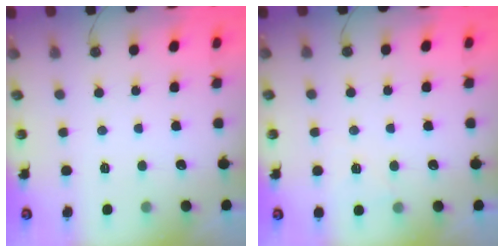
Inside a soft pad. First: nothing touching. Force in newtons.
{"total": 4.5, "press": 4.1, "slide": 1.8}